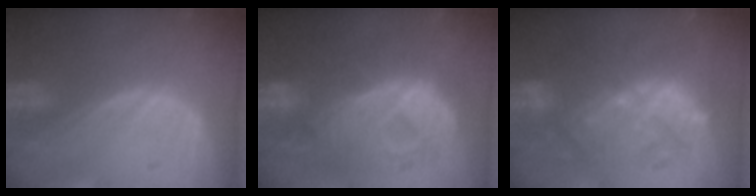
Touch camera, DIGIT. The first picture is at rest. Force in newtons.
{"total": 11.2, "press": 11.2, "slide": 1.0}
{"total": 9.8, "press": 9.7, "slide": 1.0}